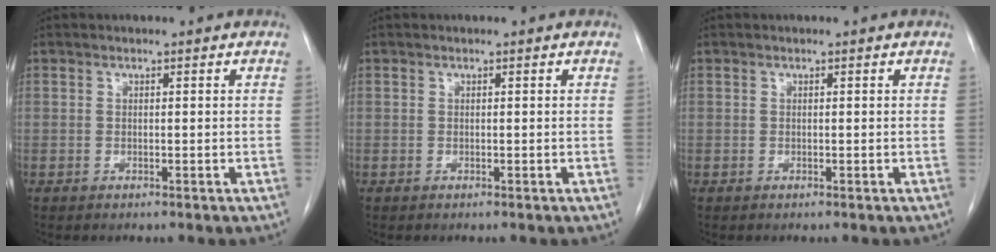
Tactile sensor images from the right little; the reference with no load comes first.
{"total": 0.0}
{"total": 0.0}